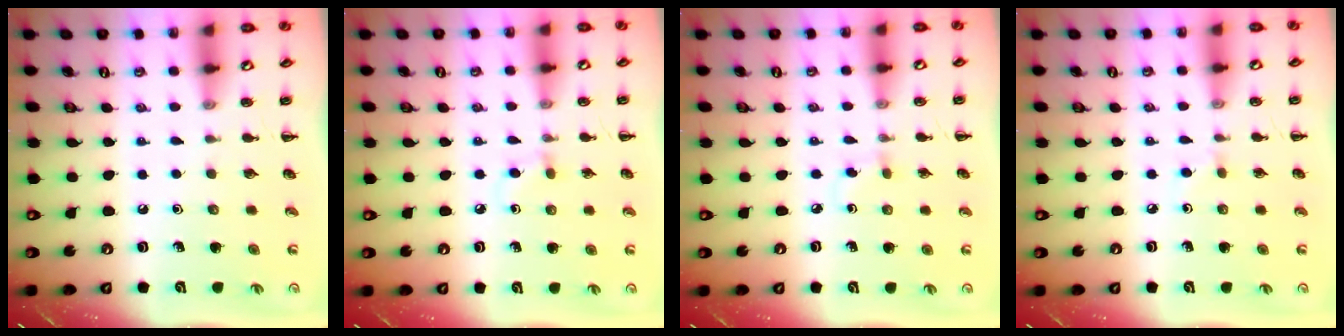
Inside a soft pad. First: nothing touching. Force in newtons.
{"total": 4.2, "press": 3.9, "slide": 1.3}
{"total": 2.6, "press": 2.4, "slide": 1.2}
{"total": 3.3, "press": 3.0, "slide": 1.4}